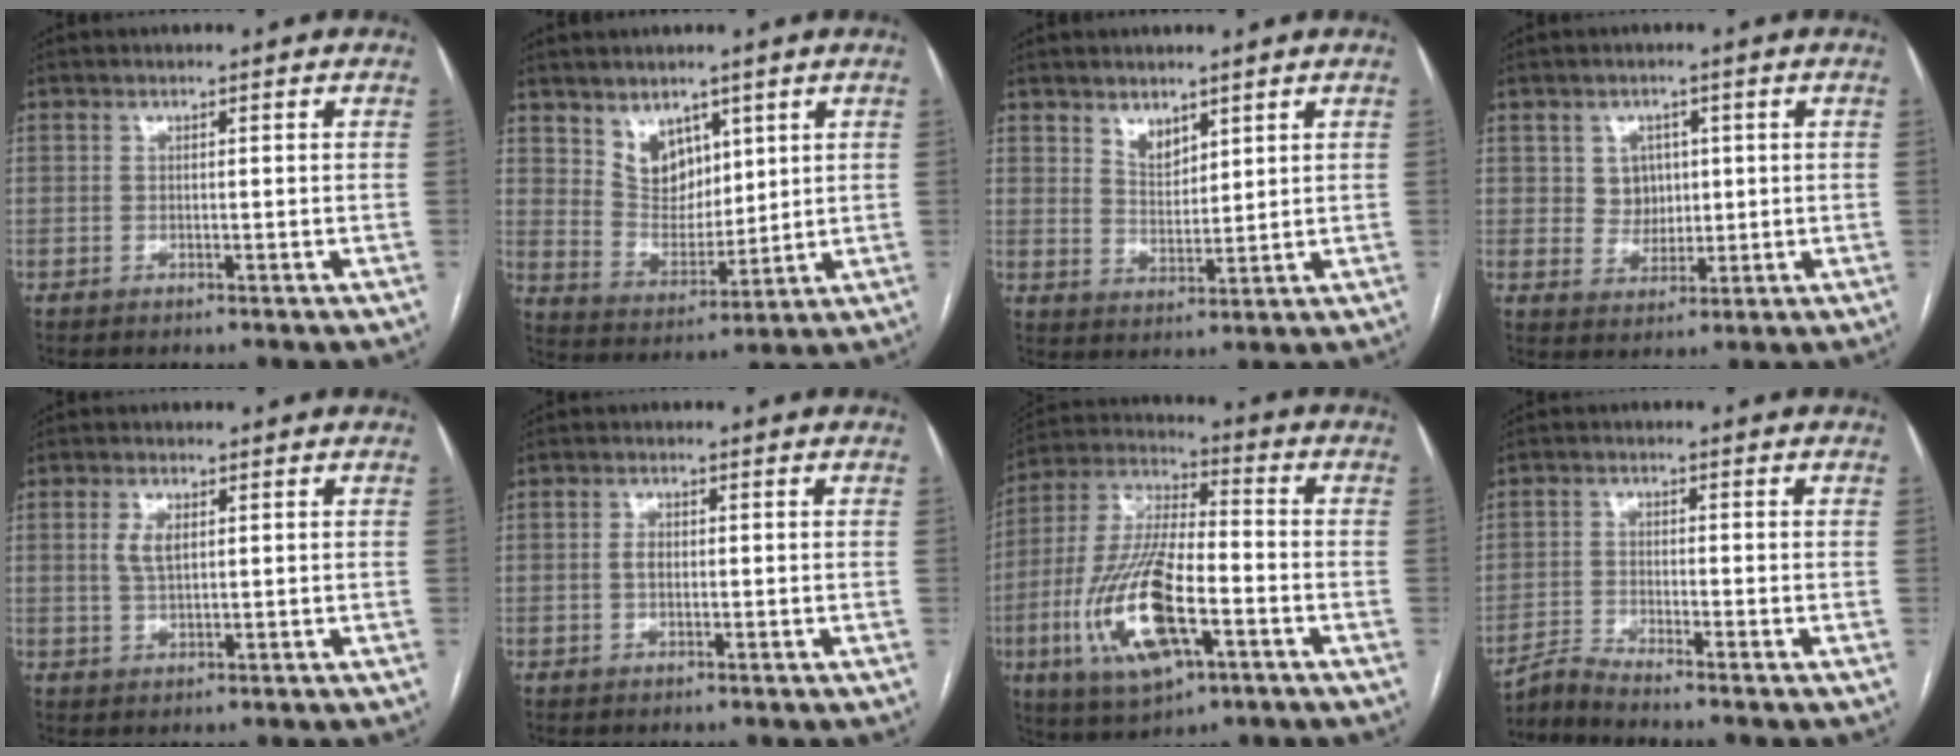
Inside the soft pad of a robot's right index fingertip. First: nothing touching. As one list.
[{"total": 7.3, "force": [4.4, 4.9, 3.2], "torque": [-0.058, 0.002, 0.093]}, {"total": 3.9, "force": [2.8, 2.0, 1.8], "torque": [-0.033, -0.006, 0.059]}, {"total": 4.2, "force": [1.1, 3.9, 1.1], "torque": [-0.015, 0.008, 0.023]}, {"total": 3.4, "force": [1.0, 1.6, 2.9], "torque": [-0.061, 0.002, 0.020]}, {"total": 1.6, "force": [0.0, 1.0, 1.3], "torque": [-0.025, 0.003, -0.001]}, {"total": 18.1, "force": [-5.9, 5.7, 16.2], "torque": [-0.344, -0.008, -0.100]}, {"total": 3.8, "force": [-3.3, -1.7, 0.1], "torque": [-0.018, -0.019, -0.065]}]